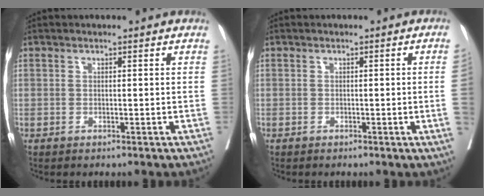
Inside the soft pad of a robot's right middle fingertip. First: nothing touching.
{"total": 2.2, "force": [-0.3, -0.9, 2.0], "torque": [-0.024, -0.005, -0.003]}